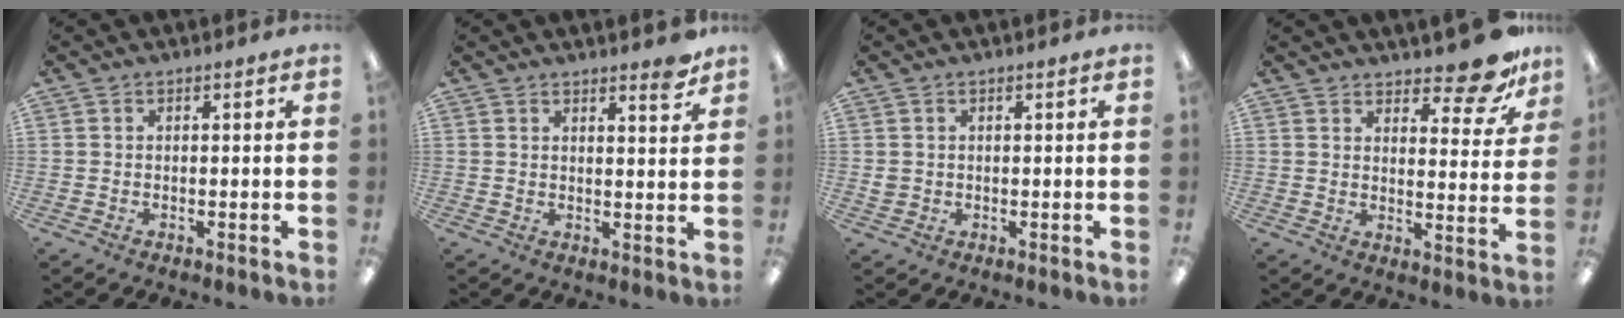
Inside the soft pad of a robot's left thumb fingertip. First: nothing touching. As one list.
[{"total": 3.9, "force": [3.4, 0.8, 1.7], "torque": [-0.009, -0.027, 0.055]}, {"total": 1.5, "force": [0.4, 1.4, 0.4], "torque": [-0.009, 0.003, 0.006]}, {"total": 10.1, "force": [8.5, 2.8, 4.8], "torque": [-0.048, -0.065, 0.145]}]